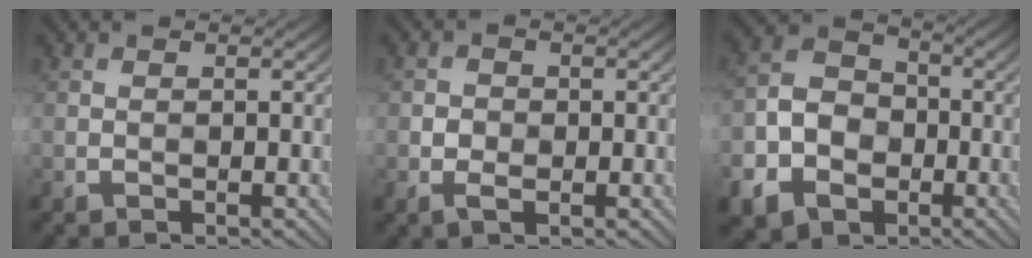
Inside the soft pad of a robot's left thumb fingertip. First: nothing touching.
{"total": 2.4, "force": [0.1, 1.9, 1.5], "torque": [-0.025, 0.005, -0.007]}
{"total": 9.4, "force": [-2.7, 7.8, 4.5], "torque": [-0.120, -0.030, -0.061]}